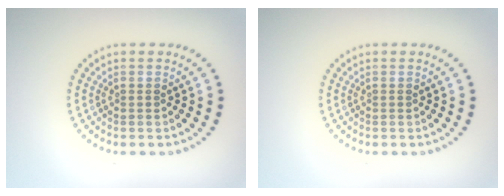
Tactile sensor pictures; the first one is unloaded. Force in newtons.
{"total": 0.0}